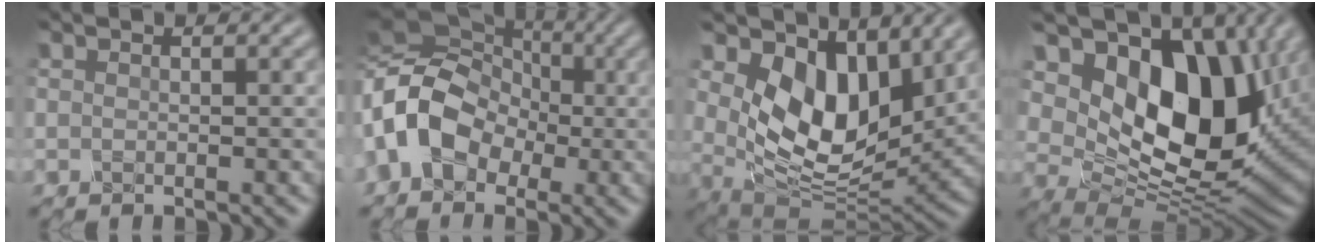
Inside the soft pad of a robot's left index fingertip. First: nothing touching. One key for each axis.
{"total": 10.7, "fx": -2.0, "fy": 8.2, "fz": 6.7, "tx": -0.116, "ty": -0.004, "tz": -0.051}
{"total": 9.2, "fx": 3.4, "fy": 5.6, "fz": 6.5, "tx": -0.118, "ty": -0.022, "tz": 0.054}
{"total": 15.4, "fx": 5.0, "fy": 9.8, "fz": 10.7, "tx": -0.174, "ty": -0.008, "tz": 0.090}